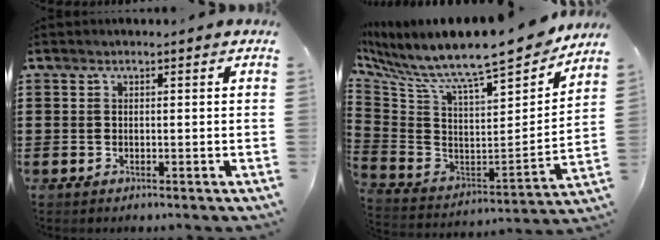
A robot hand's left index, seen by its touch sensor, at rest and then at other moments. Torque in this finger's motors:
{"motor_torque": [2.14, 0.00, 1.05, 0.21]}